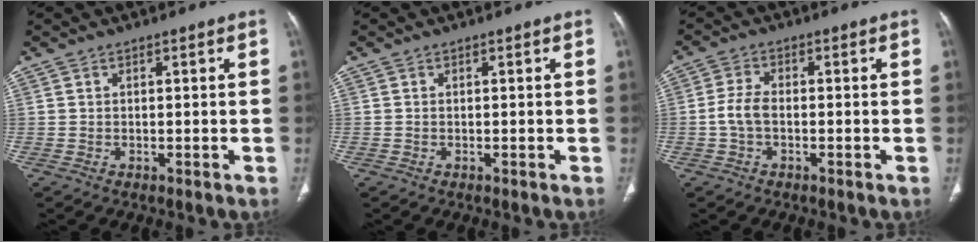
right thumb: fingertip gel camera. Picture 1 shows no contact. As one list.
[{"total": 0.0}, {"total": 4.2, "force": [-0.8, 2.4, 3.4], "torque": [-0.078, 0.012, -0.019]}]